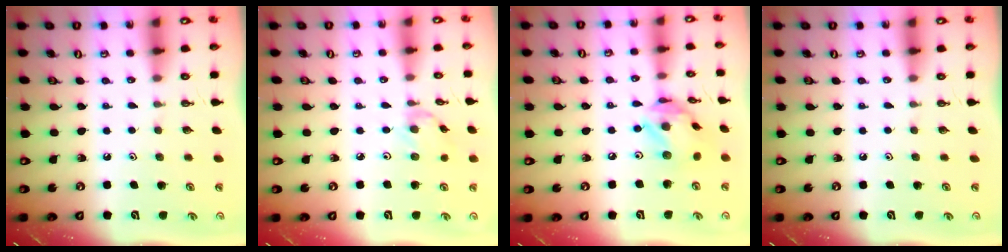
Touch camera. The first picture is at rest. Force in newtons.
{"total": 1.0, "press": 1.0, "slide": 0.3}
{"total": 13.6, "press": 13.6, "slide": 1.4}
{"total": 0.0}